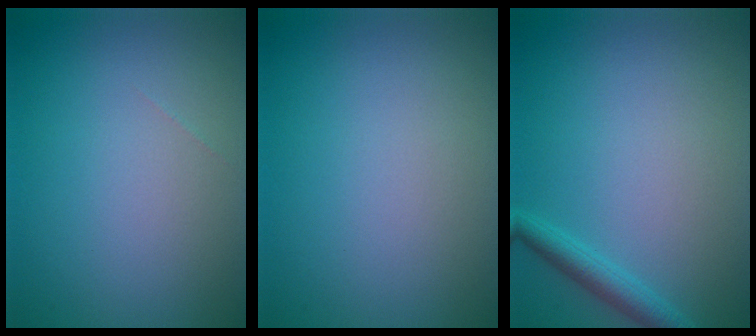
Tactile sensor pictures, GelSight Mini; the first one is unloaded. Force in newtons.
{"total": 0.0}
{"total": 2.1, "press": 2.1, "slide": 0.1}